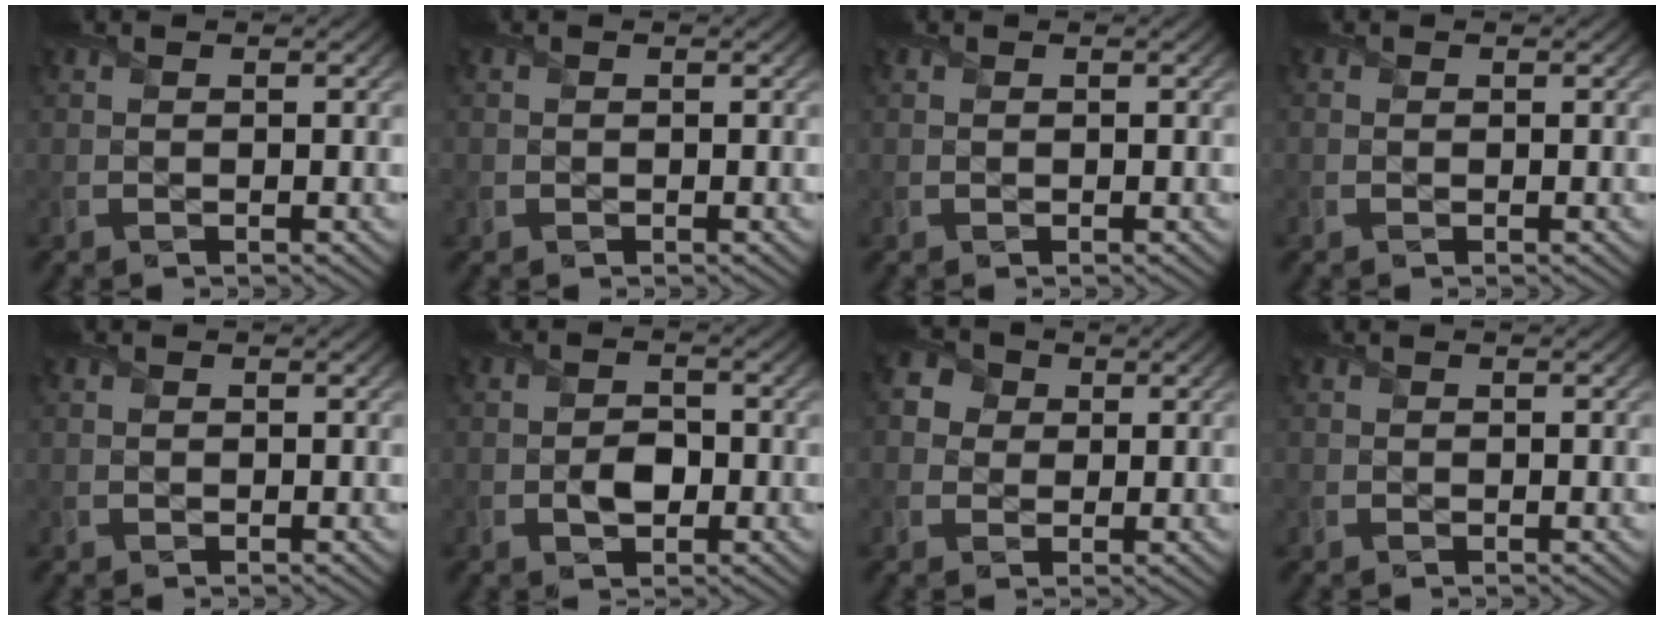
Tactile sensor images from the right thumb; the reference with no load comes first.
{"total": 1.0, "force": [-0.2, 1.0, 0.0], "torque": [0.005, -0.003, -0.007]}
{"total": 0.0}
{"total": 0.0}
{"total": 0.6, "force": [-0.1, 0.6, 0.0], "torque": [0.003, -0.003, -0.005]}
{"total": 2.3, "force": [-0.6, 1.4, 1.7], "torque": [-0.035, 0.002, -0.013]}
{"total": 3.3, "force": [0.7, 3.0, 1.2], "torque": [-0.026, 0.007, 0.006]}
{"total": 0.6, "force": [-0.2, 0.6, 0.0], "torque": [0.003, -0.004, -0.006]}